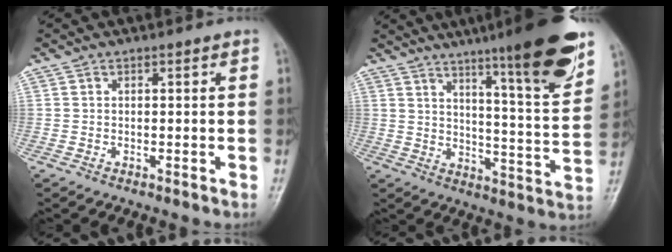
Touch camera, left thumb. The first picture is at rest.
{"total": 18.2, "force": [11.5, 1.8, 13.9], "torque": [-0.180, -0.063, 0.169]}